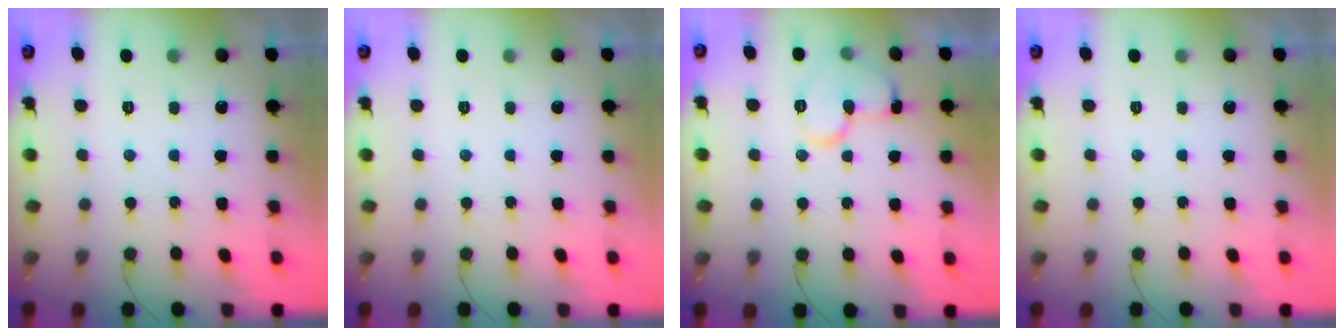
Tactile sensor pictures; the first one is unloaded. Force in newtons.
{"total": 0.0}
{"total": 10.5, "press": 10.5, "slide": 1.1}
{"total": 0.0}